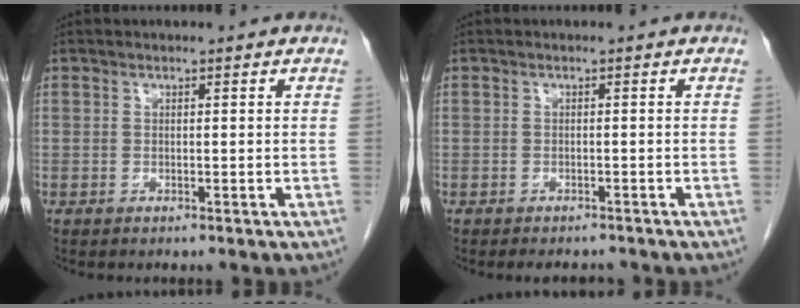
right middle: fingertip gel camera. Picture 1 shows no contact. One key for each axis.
{"total": 3.5, "fx": -3.1, "fy": 1.0, "fz": 1.1, "tx": -0.013, "ty": -0.006, "tz": -0.040}